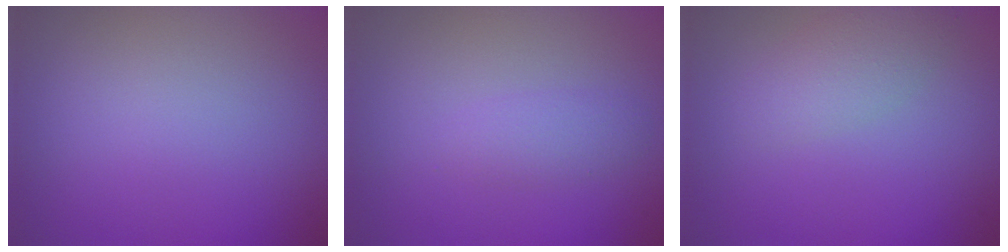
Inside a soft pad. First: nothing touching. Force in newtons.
{"total": 1.3, "press": 1.3, "slide": 0.0}
{"total": 2.3, "press": 2.3, "slide": 0.1}